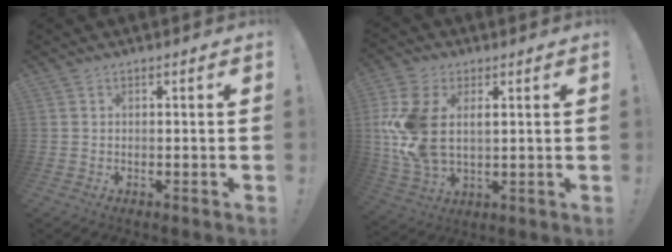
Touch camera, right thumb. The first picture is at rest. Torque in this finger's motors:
{"motor_torque": [2.24, 2.25, 0.79, 0.72, 0.33]}